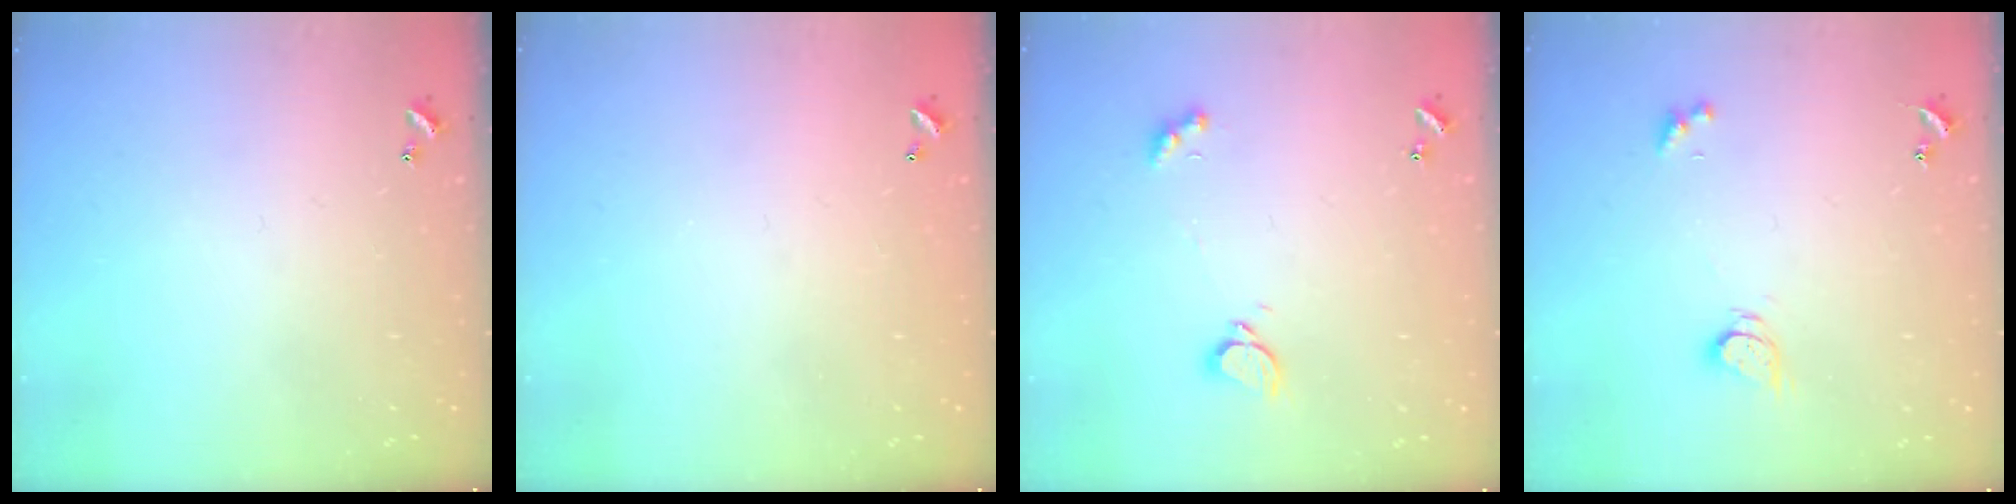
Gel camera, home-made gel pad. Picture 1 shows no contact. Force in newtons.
{"total": 2.9, "press": 2.9, "slide": 0.1}
{"total": 1.8, "press": 1.7, "slide": 0.6}
{"total": 2.5, "press": 2.5, "slide": 0.4}